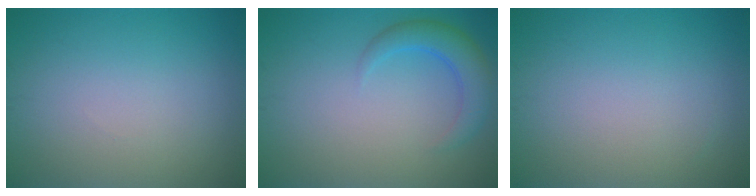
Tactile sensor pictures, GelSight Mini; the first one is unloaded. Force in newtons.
{"total": 3.4, "press": 3.3, "slide": 0.3}
{"total": 0.0}